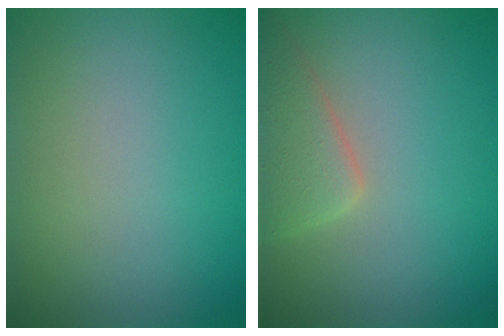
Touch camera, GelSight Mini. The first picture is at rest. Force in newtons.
{"total": 3.1, "press": 3.1, "slide": 0.4}